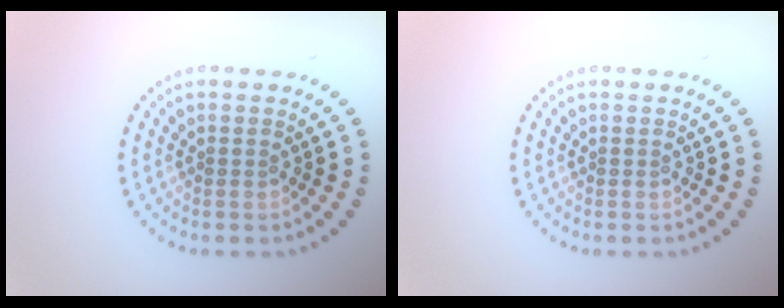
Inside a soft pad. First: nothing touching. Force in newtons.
{"total": 0.0}